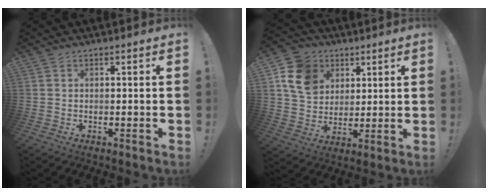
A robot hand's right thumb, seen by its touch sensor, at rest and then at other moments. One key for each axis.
{"total": 14.3, "fx": 5.7, "fy": 11.5, "fz": 6.3, "tx": -0.095, "ty": -0.018, "tz": 0.119}